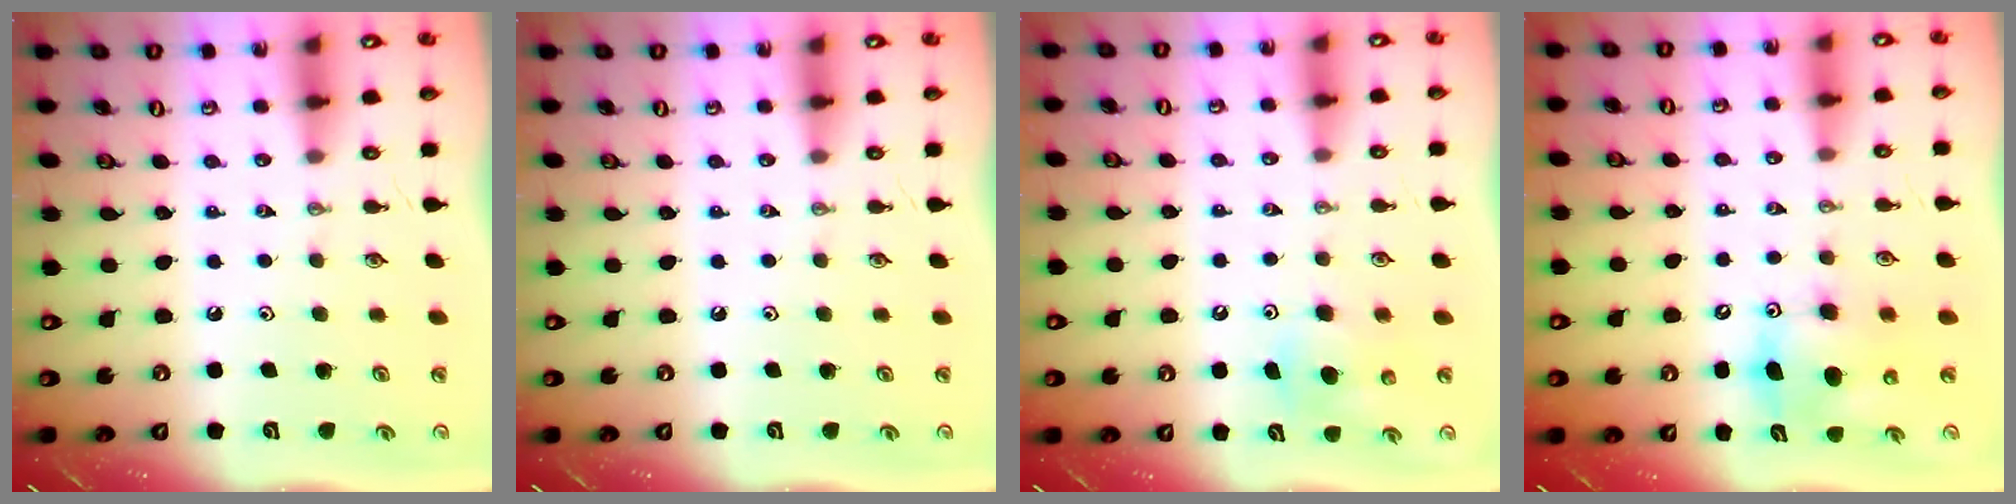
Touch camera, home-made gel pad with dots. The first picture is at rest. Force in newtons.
{"total": 0.0}
{"total": 6.1, "press": 6.0, "slide": 1.1}
{"total": 9.2, "press": 9.0, "slide": 1.9}